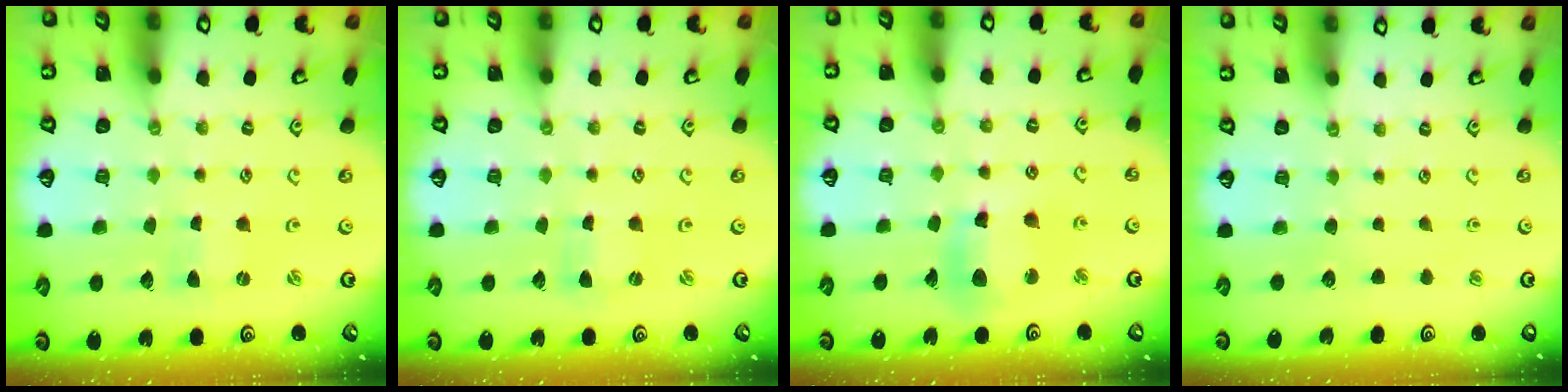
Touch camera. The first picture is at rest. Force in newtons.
{"total": 0.0}
{"total": 9.4, "press": 9.3, "slide": 0.9}
{"total": 0.0}